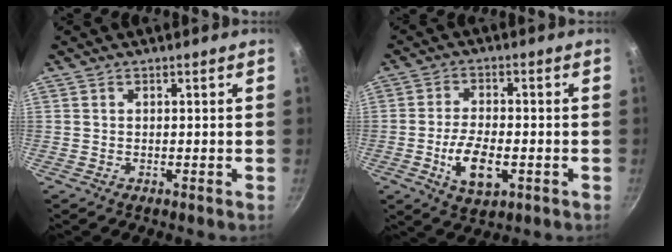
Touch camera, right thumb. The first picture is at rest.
{"total": 9.0, "force": [-2.5, 4.4, 7.4], "torque": [-0.130, 0.010, -0.041]}